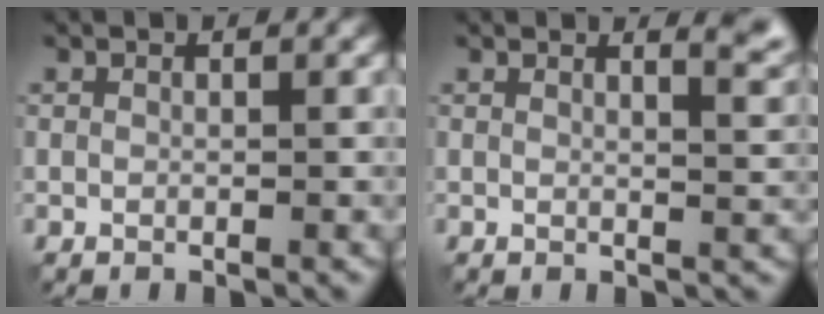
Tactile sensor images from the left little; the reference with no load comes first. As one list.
[{"total": 3.4, "force": [2.5, 1.1, 2.1], "torque": [-0.007, 0.006, 0.025]}]